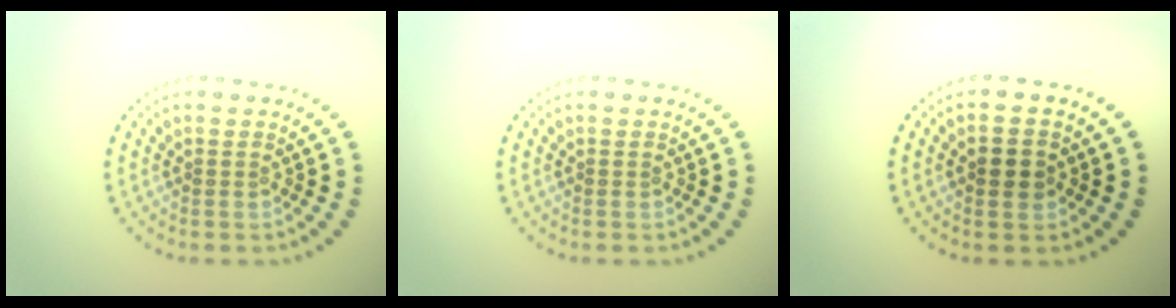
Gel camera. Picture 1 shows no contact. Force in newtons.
{"total": 0.0}
{"total": 2.3, "press": 2.3, "slide": 0.0}